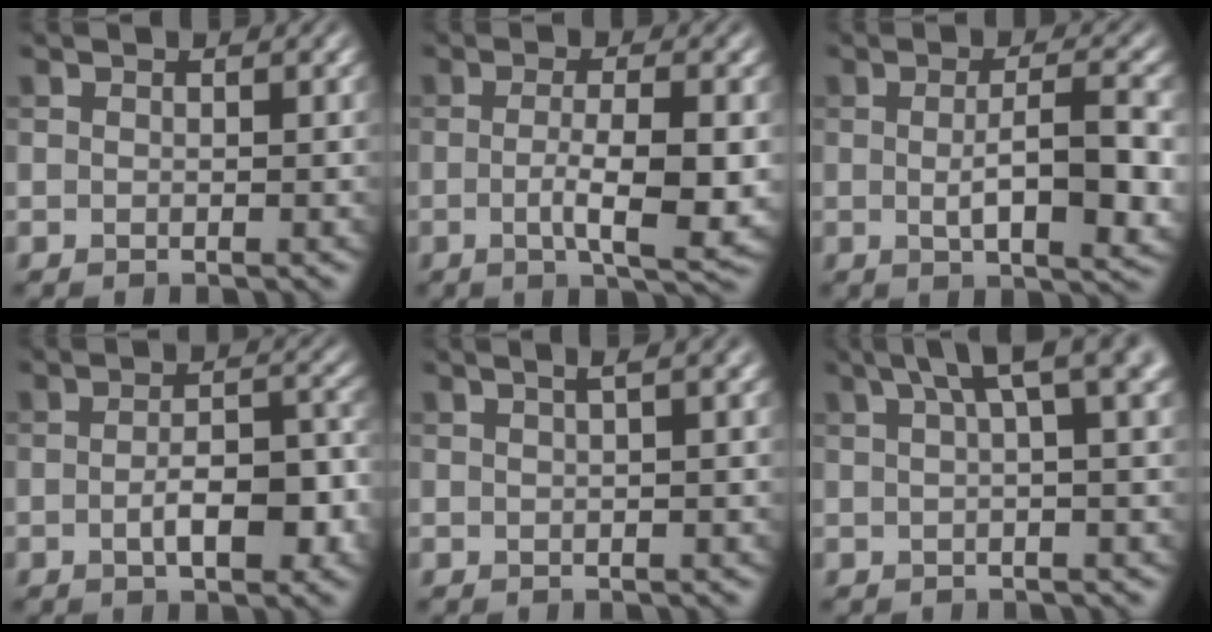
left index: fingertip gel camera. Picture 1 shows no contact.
{"total": 6.1, "force": [-0.8, 1.5, 5.9], "torque": [-0.096, -0.008, -0.009]}
{"total": 7.1, "force": [-0.5, 2.0, 6.8], "torque": [-0.106, -0.010, -0.003]}
{"total": 5.2, "force": [-1.4, 2.1, 4.5], "torque": [-0.077, -0.001, -0.021]}
{"total": 2.4, "force": [1.1, 0.7, 2.0], "torque": [-0.024, 0.007, 0.006]}
{"total": 6.1, "force": [2.8, 1.5, 5.3], "torque": [-0.057, 0.023, 0.038]}